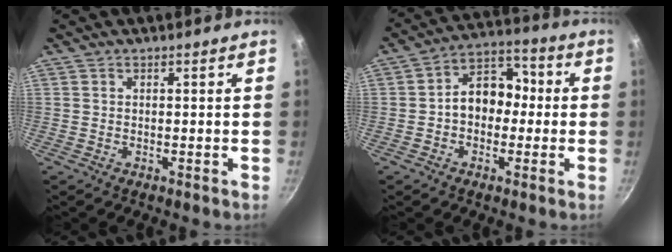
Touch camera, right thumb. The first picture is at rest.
{"total": 10.3, "force": [-0.5, 7.4, 7.1], "torque": [-0.080, 0.039, -0.022]}